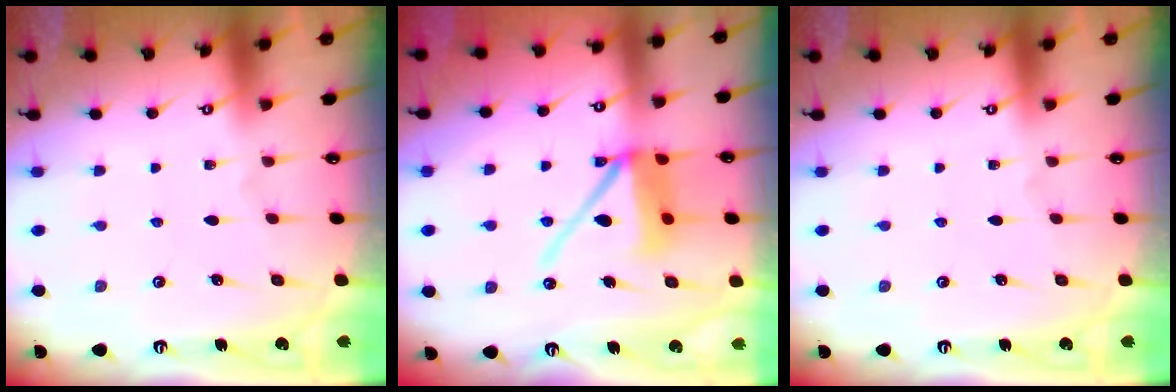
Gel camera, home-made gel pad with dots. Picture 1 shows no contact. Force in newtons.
{"total": 12.3, "press": 12.2, "slide": 1.7}
{"total": 0.0}